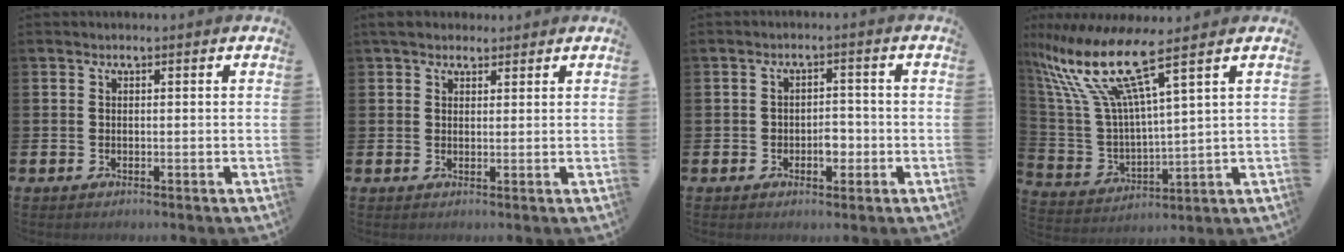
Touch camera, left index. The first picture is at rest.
{"total": 3.2, "force": [2.7, 1.7, 0.7], "torque": [-0.009, -0.004, 0.047]}
{"total": 2.6, "force": [-1.1, 1.6, 1.8], "torque": [-0.020, -0.002, -0.026]}
{"total": 12.0, "force": [8.4, 1.9, 8.3], "torque": [-0.209, -0.056, 0.134]}